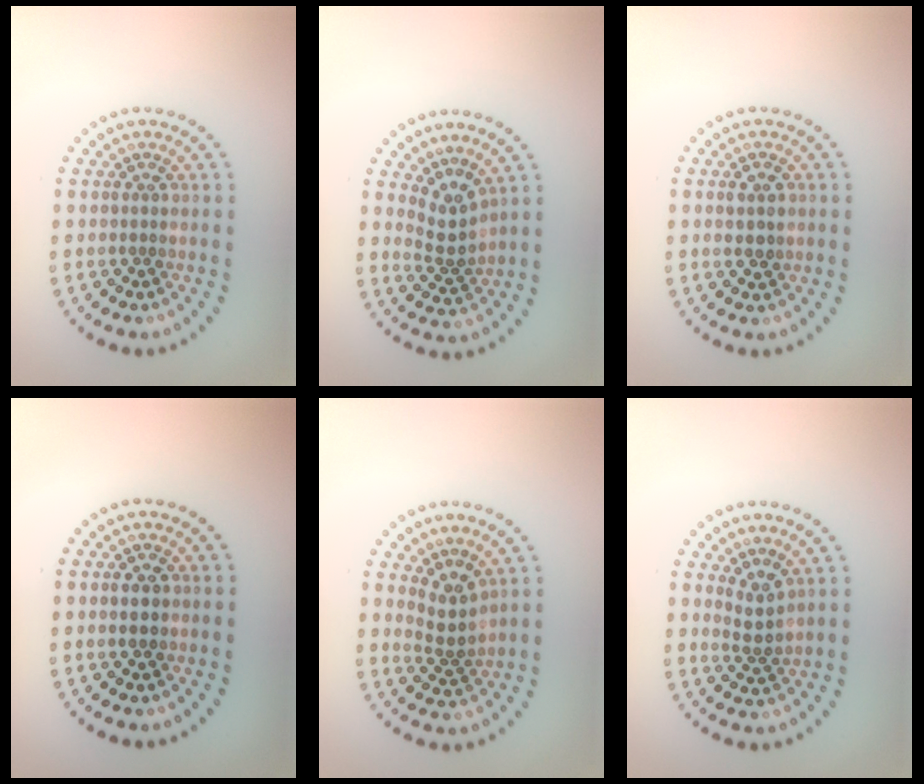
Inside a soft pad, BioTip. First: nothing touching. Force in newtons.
{"total": 2.8, "press": 1.8, "slide": 2.1}
{"total": 1.8, "press": 1.8, "slide": 0.1}
{"total": 2.1, "press": 2.0, "slide": 0.2}
{"total": 2.5, "press": 1.8, "slide": 1.7}
{"total": 1.7, "press": 1.5, "slide": 0.9}